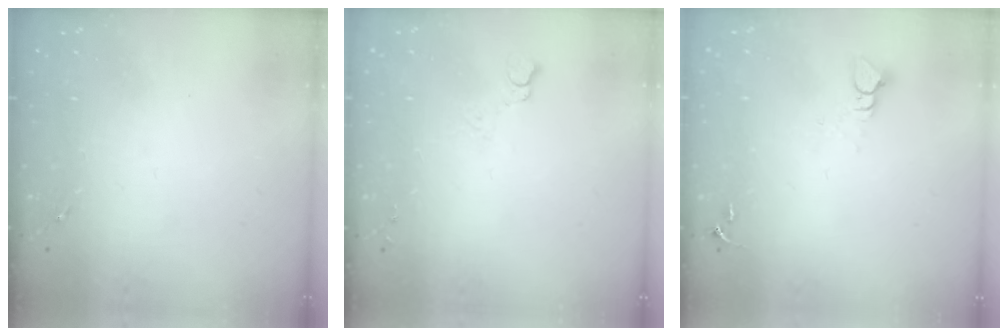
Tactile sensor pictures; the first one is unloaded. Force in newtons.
{"total": 3.8, "press": 3.7, "slide": 0.5}
{"total": 3.9, "press": 3.8, "slide": 0.5}